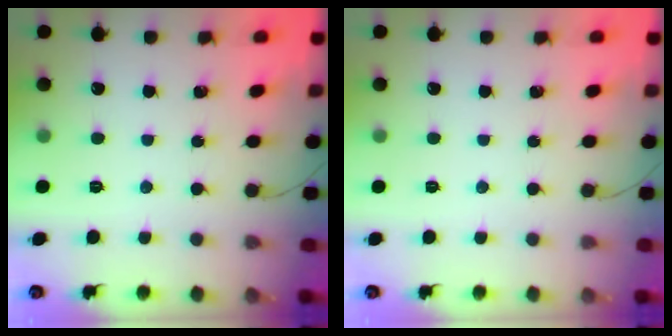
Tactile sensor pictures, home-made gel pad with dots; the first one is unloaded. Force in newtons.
{"total": 0.0}